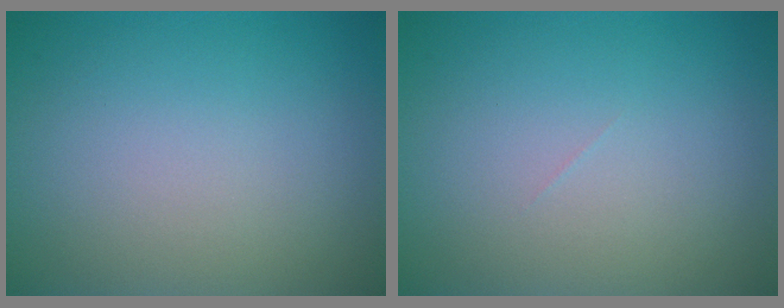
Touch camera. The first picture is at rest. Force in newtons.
{"total": 0.0}